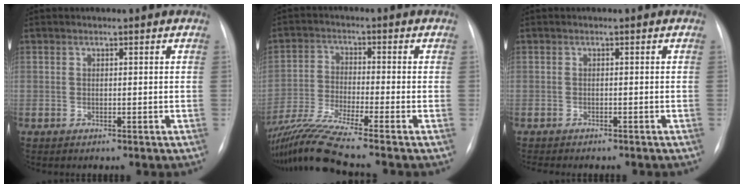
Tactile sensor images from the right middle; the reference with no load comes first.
{"total": 10.5, "force": [-8.9, -2.5, 5.1], "torque": [-0.100, -0.028, -0.160]}
{"total": 5.2, "force": [-4.5, 1.0, 2.4], "torque": [-0.028, -0.009, -0.052]}